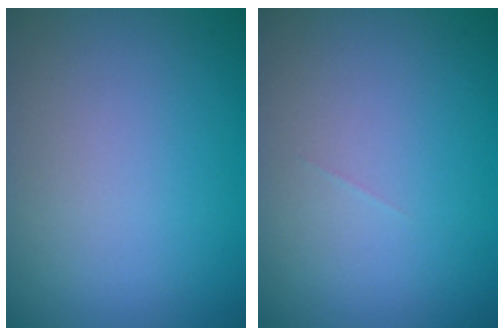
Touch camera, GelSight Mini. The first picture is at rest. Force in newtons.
{"total": 0.0}